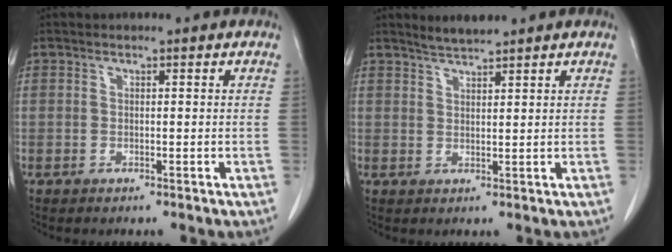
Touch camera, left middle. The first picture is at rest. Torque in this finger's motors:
{"motor_torque": [0.12, -0.06, -0.10, 0.02]}